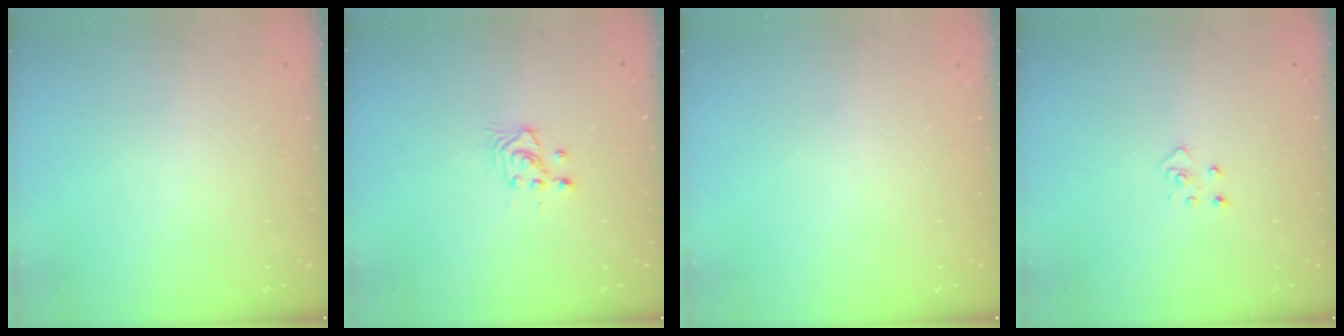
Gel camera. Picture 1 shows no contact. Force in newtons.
{"total": 4.0, "press": 4.0, "slide": 0.5}
{"total": 0.0}
{"total": 3.9, "press": 3.9, "slide": 0.2}